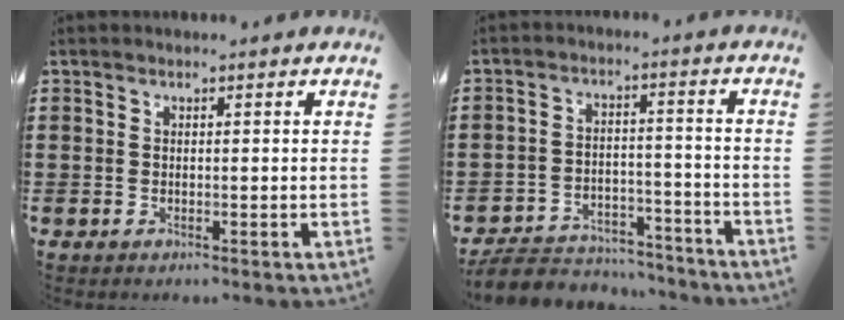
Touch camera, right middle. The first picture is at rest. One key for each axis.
{"total": 6.4, "fx": -6.2, "fy": 1.4, "fz": 1.1, "tx": -0.025, "ty": 0.012, "tz": -0.122}